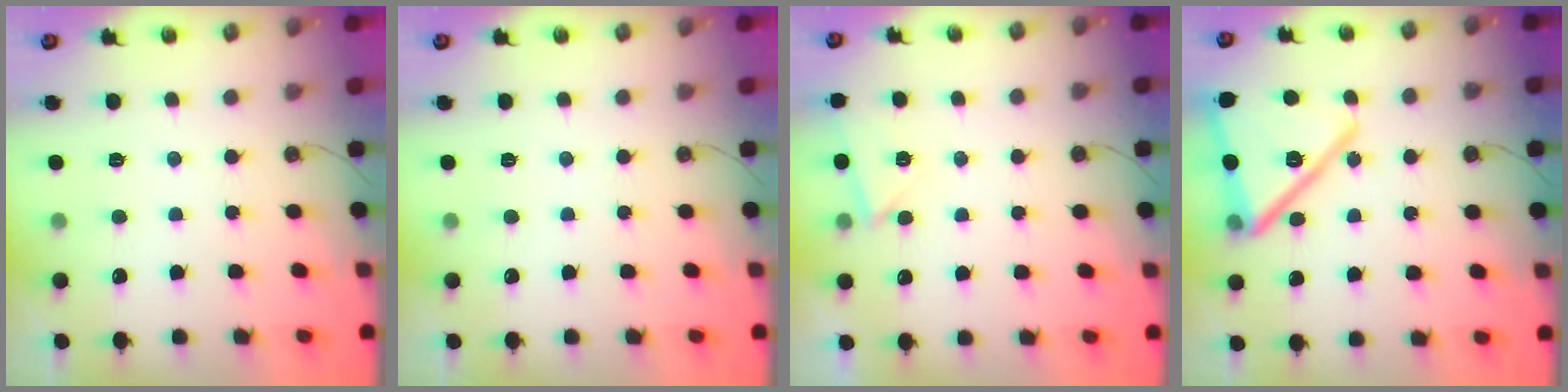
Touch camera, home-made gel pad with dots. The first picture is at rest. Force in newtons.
{"total": 0.0}
{"total": 4.5, "press": 3.7, "slide": 2.6}
{"total": 20.9, "press": 20.4, "slide": 4.5}